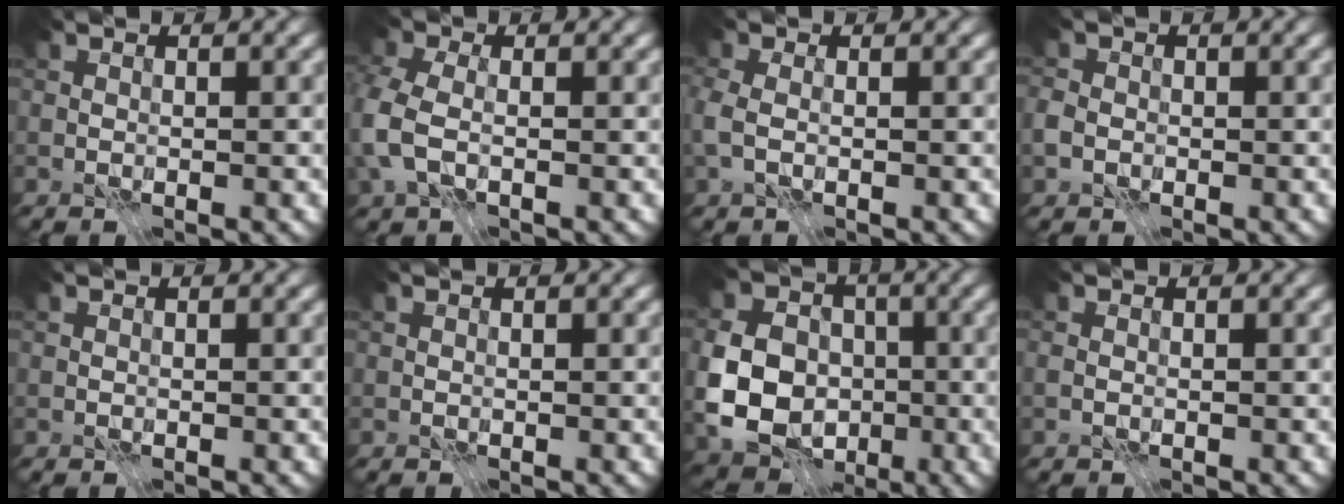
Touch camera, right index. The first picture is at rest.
{"total": 5.8, "force": [-1.5, 4.0, 4.0], "torque": [-0.124, -0.003, -0.035]}
{"total": 2.8, "force": [-0.8, 1.9, 2.0], "torque": [-0.056, -0.003, -0.016]}
{"total": 2.2, "force": [-0.7, 1.9, 1.0], "torque": [-0.025, 0.004, -0.018]}
{"total": 0.0}
{"total": 0.0}
{"total": 9.9, "force": [-2.0, 8.1, 5.4], "torque": [-0.125, -0.006, -0.049]}
{"total": 0.5, "force": [-0.2, 0.4, 0.3], "torque": [-0.005, 0.001, -0.004]}